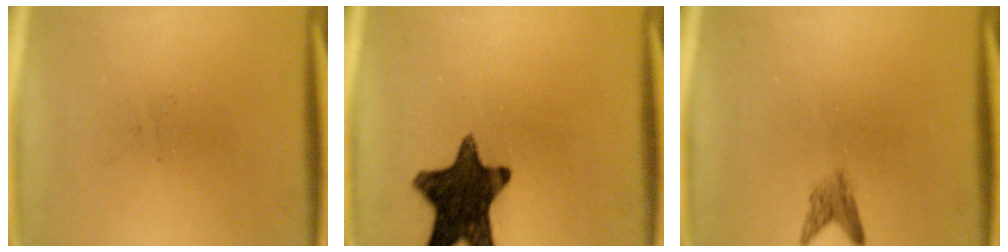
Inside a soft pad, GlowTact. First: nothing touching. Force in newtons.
{"total": 14.8}
{"total": 2.0}